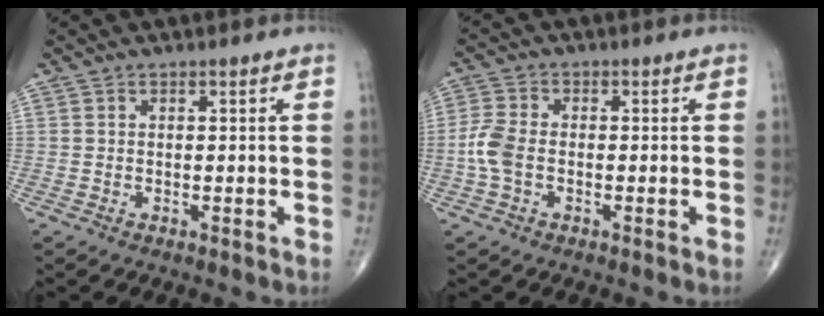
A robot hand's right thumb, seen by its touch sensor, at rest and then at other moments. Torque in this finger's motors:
{"motor_torque": [-0.01, 0.39, 0.86, -0.27, 0.05]}